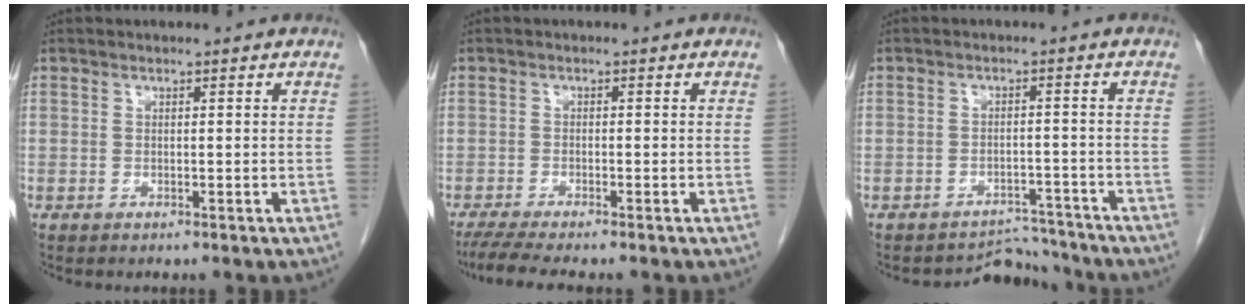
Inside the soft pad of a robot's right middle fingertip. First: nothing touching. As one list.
[{"total": 5.5, "force": [-4.6, 0.1, 3.0], "torque": [-0.049, -0.016, -0.077]}, {"total": 4.2, "force": [-3.8, 0.9, -1.4], "torque": [0.026, 0.022, -0.054]}]